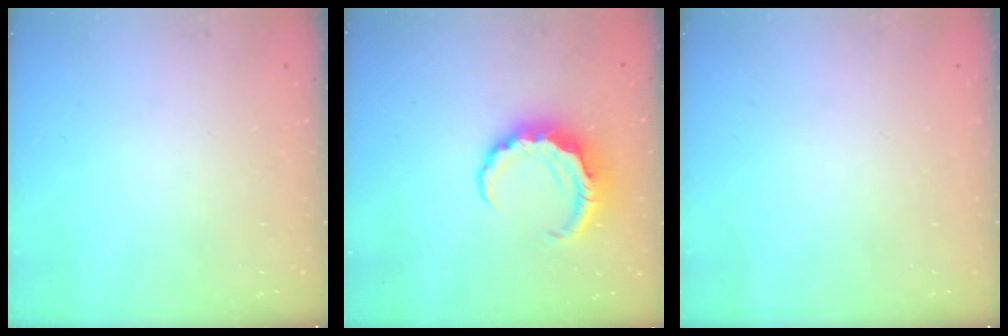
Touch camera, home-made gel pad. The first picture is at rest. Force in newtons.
{"total": 7.1, "press": 7.0, "slide": 1.3}
{"total": 0.0}